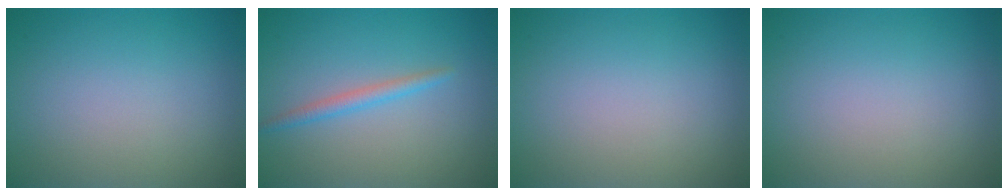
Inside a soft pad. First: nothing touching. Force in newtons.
{"total": 1.6, "press": 1.6, "slide": 0.0}
{"total": 0.0}
{"total": 0.0}